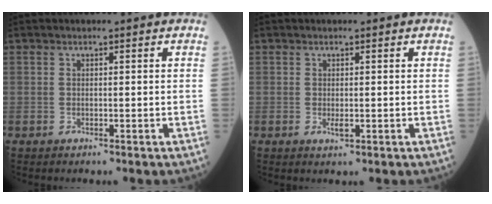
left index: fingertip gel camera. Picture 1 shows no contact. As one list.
[{"total": 1.1, "force": [-0.3, 0.4, 0.9], "torque": [-0.015, -0.003, -0.003]}]